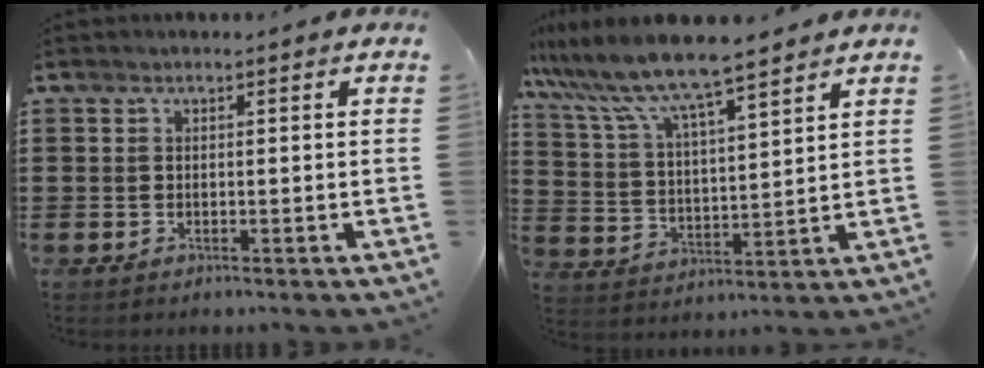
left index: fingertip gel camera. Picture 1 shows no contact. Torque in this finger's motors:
{"motor_torque": [1.65, -0.49, 0.60, 0.21]}